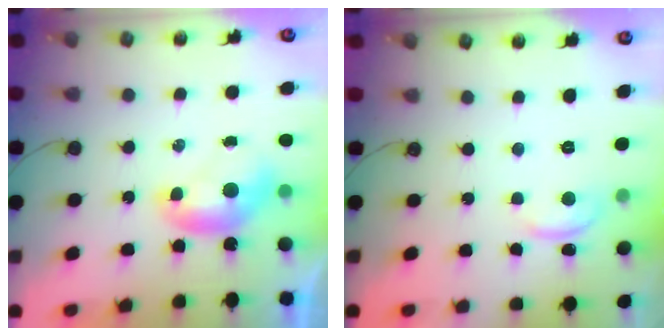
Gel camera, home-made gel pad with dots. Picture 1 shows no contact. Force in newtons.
{"total": 1.4, "press": 1.3, "slide": 0.5}